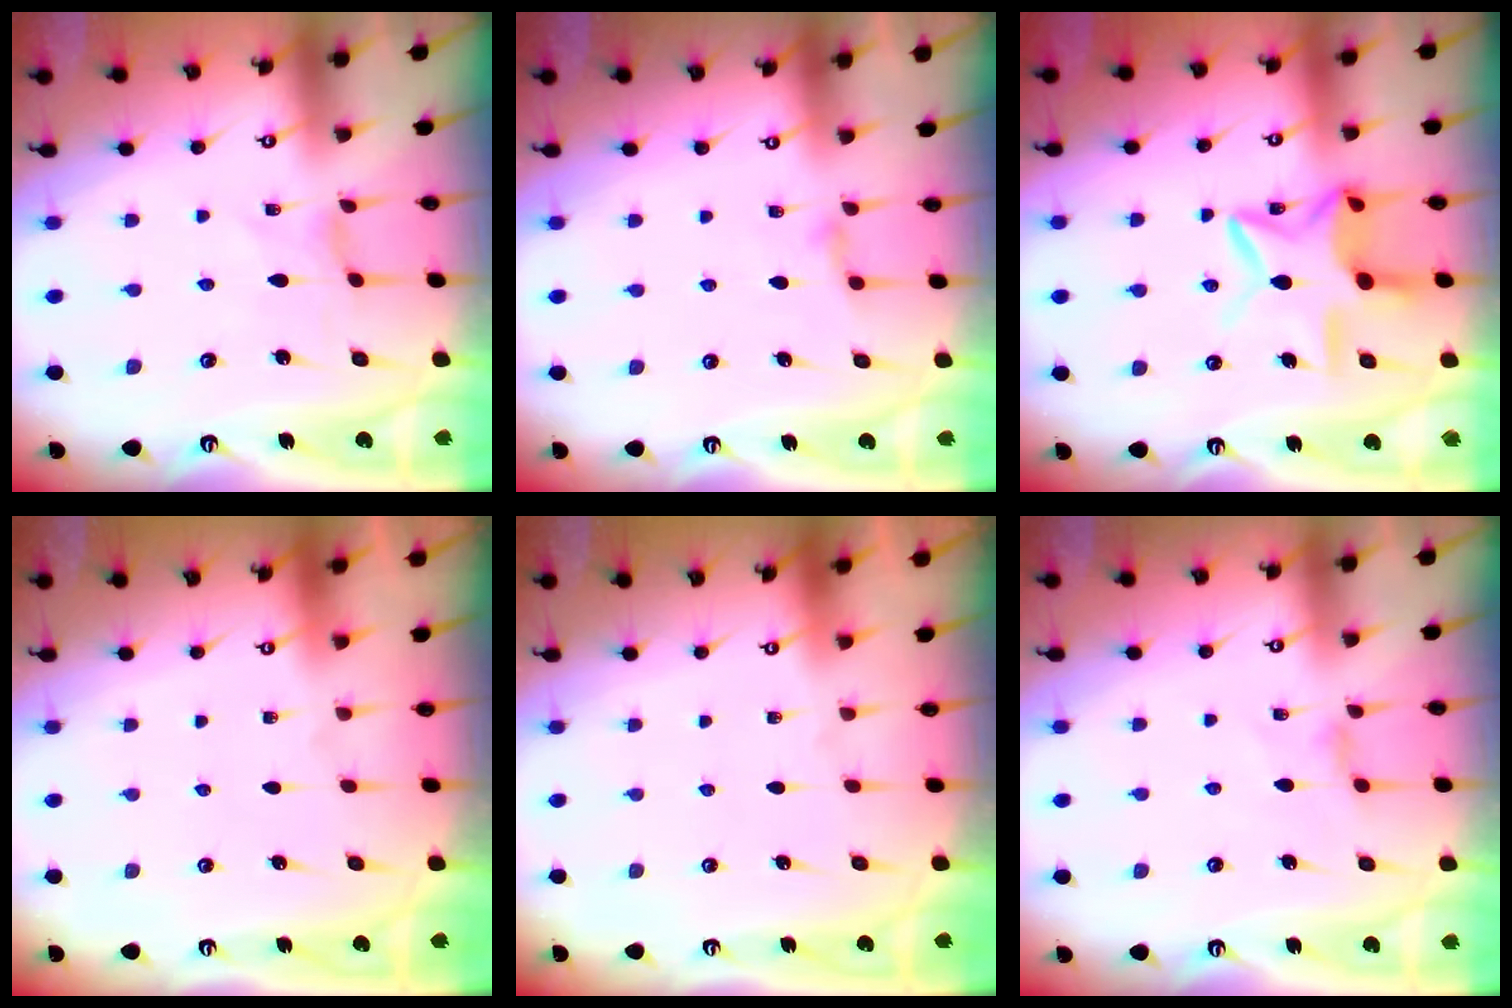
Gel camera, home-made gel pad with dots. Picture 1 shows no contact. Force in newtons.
{"total": 2.3, "press": 2.3, "slide": 0.4}
{"total": 12.5, "press": 12.5, "slide": 1.0}
{"total": 0.0}
{"total": 0.0}
{"total": 2.7, "press": 2.6, "slide": 0.5}